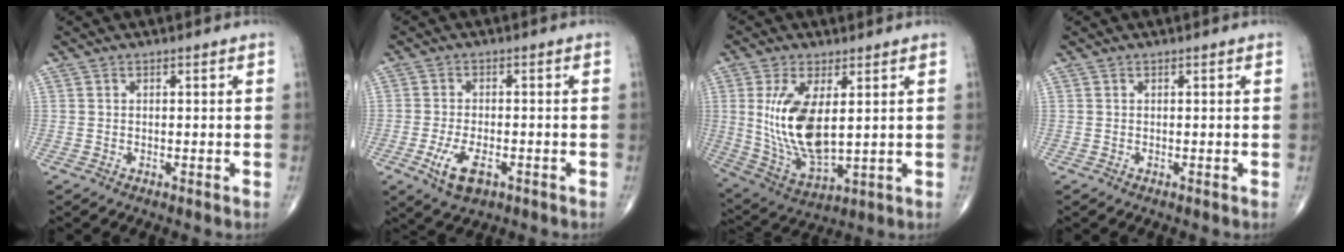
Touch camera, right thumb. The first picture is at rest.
{"total": 6.5, "force": [-2.7, 3.1, 5.0], "torque": [-0.097, 0.002, -0.043]}
{"total": 14.5, "force": [2.3, 6.6, 12.7], "torque": [-0.250, -0.023, 0.064]}
{"total": 0.0}